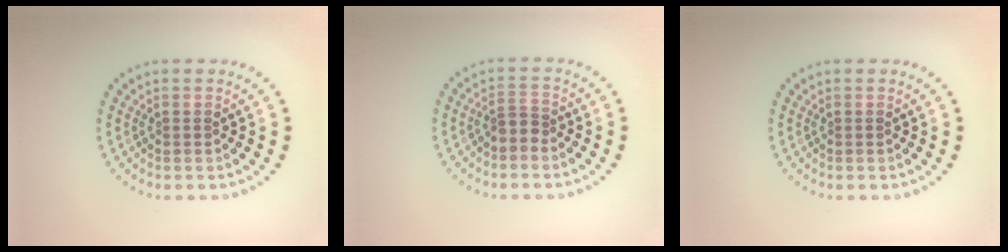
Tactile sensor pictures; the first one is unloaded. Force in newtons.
{"total": 1.8, "press": 1.3, "slide": 1.2}
{"total": 0.0}